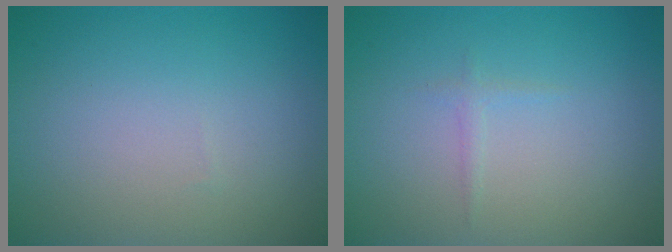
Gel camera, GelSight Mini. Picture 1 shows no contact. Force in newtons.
{"total": 0.6, "press": 0.6, "slide": 0.0}